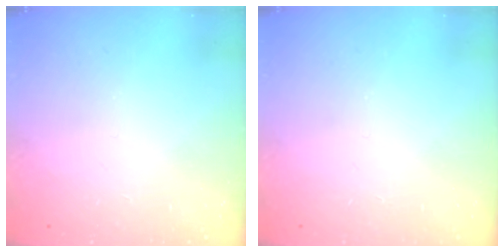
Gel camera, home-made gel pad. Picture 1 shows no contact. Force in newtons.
{"total": 0.0}